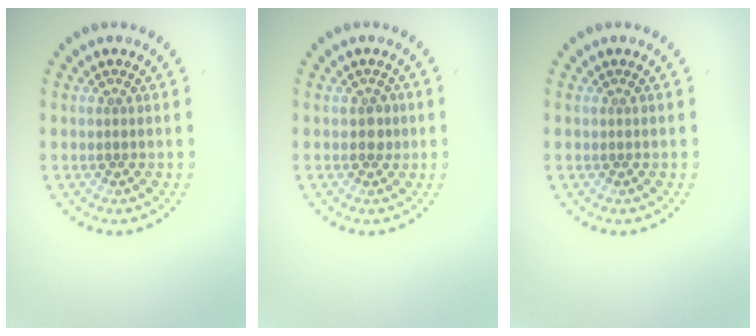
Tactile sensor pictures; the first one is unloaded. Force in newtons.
{"total": 1.2, "press": 1.2, "slide": 0.3}
{"total": 0.0}